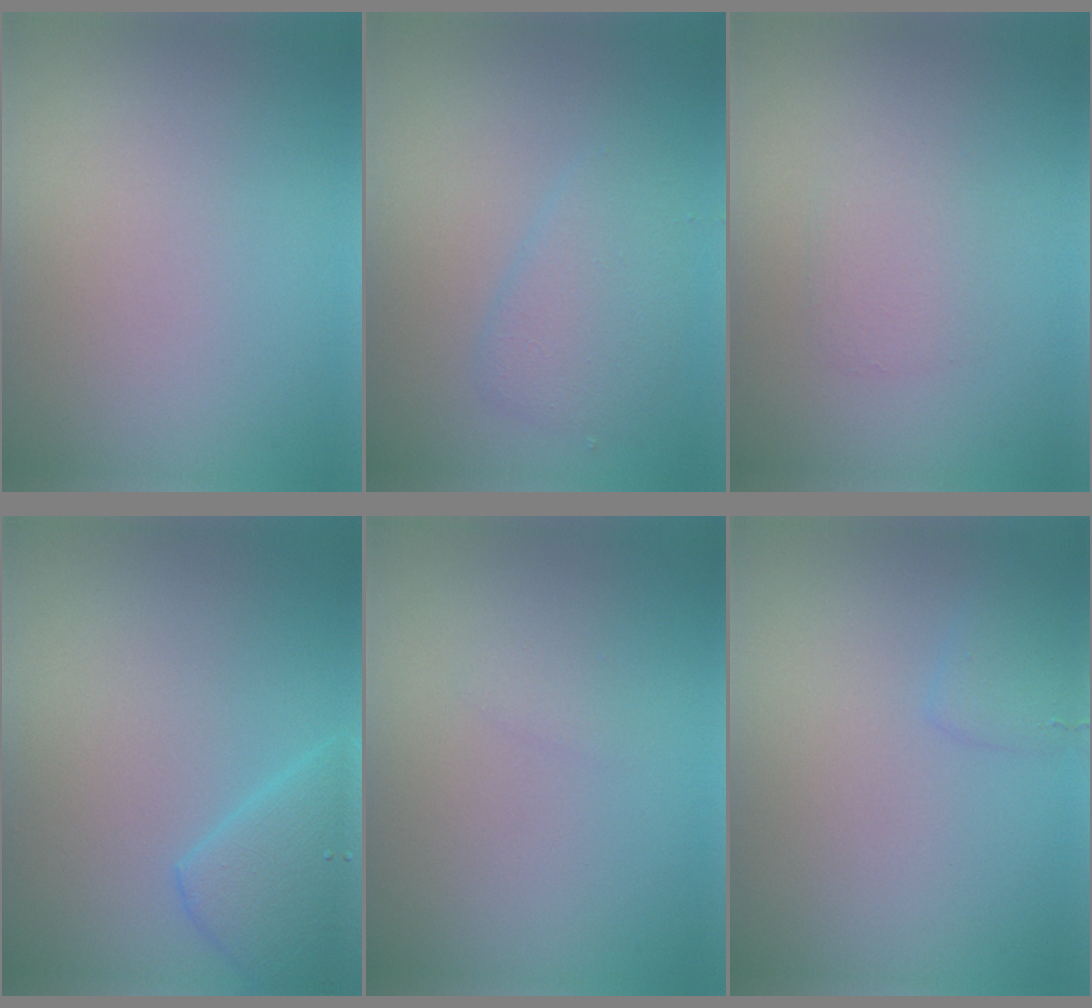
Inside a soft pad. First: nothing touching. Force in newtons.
{"total": 2.6, "press": 2.6, "slide": 0.0}
{"total": 1.6, "press": 1.6, "slide": 0.0}
{"total": 3.1, "press": 3.1, "slide": 0.3}
{"total": 0.6, "press": 0.6, "slide": 0.0}
{"total": 1.2, "press": 1.2, "slide": 0.1}